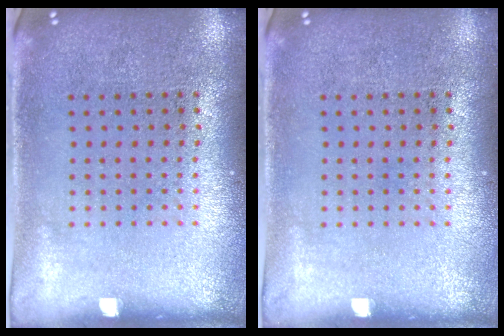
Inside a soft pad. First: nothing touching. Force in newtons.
{"total": 0.0}